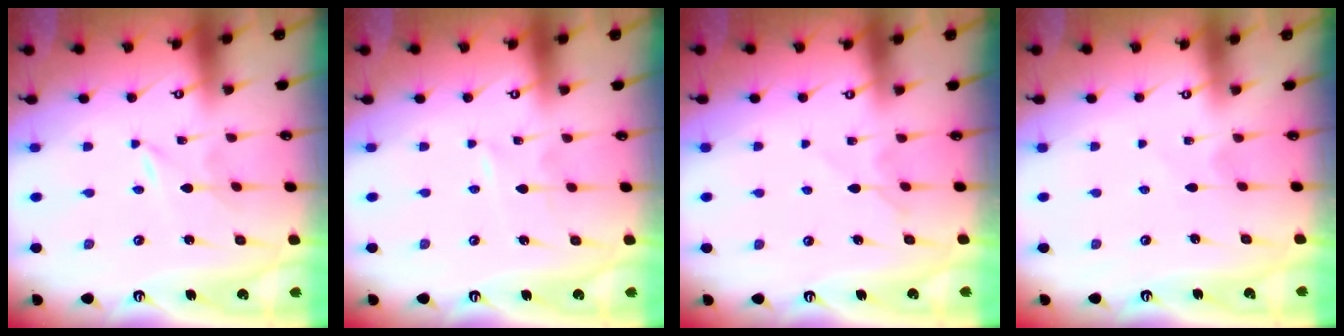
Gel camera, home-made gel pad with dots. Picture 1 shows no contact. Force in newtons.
{"total": 1.6, "press": 1.6, "slide": 0.2}
{"total": 3.9, "press": 3.9, "slide": 0.6}
{"total": 2.2, "press": 2.2, "slide": 0.3}